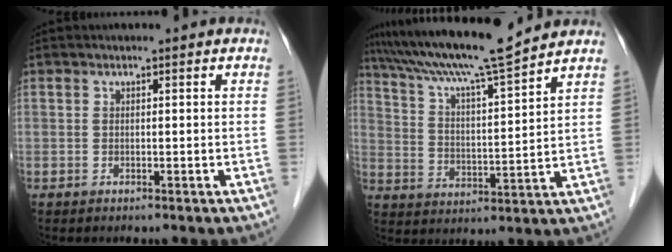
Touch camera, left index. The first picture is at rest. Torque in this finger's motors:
{"motor_torque": [1.05, -1.09, 0.52, 0.12]}